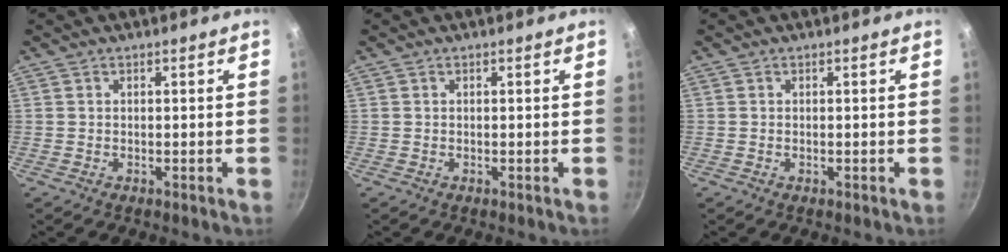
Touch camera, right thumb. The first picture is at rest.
{"total": 0.0}
{"total": 0.0}